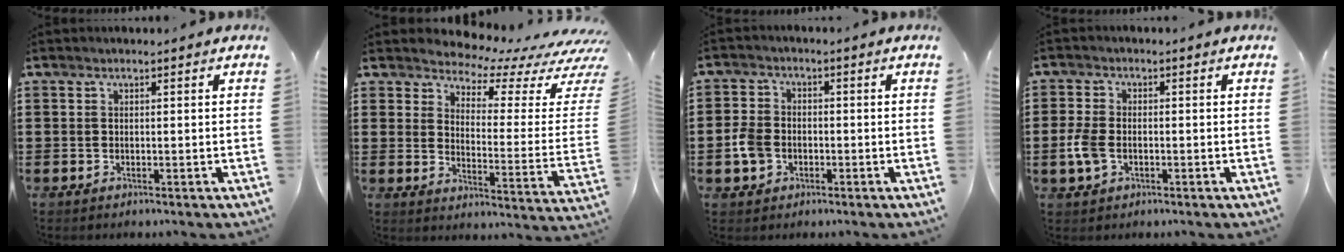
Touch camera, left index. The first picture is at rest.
{"total": 4.5, "force": [4.2, 0.8, 1.5], "torque": [-0.047, -0.042, 0.066]}
{"total": 4.5, "force": [-1.3, 3.5, 2.4], "torque": [-0.068, 0.001, -0.030]}
{"total": 4.4, "force": [-1.0, 2.6, 3.3], "torque": [-0.088, -0.005, -0.024]}